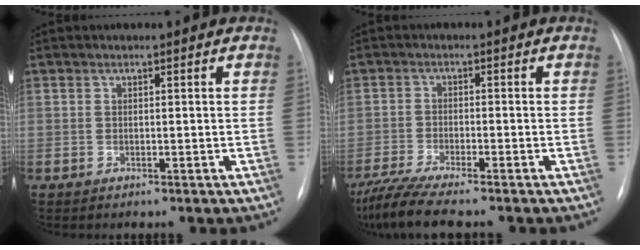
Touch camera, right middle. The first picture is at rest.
{"total": 7.3, "force": [-6.2, -0.3, 3.8], "torque": [-0.070, -0.021, -0.109]}